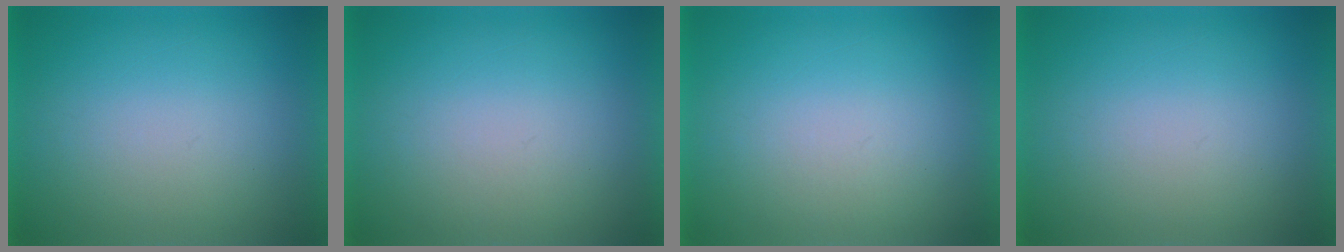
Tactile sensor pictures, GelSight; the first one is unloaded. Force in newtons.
{"total": 1.0}
{"total": 1.2}
{"total": 0.0}